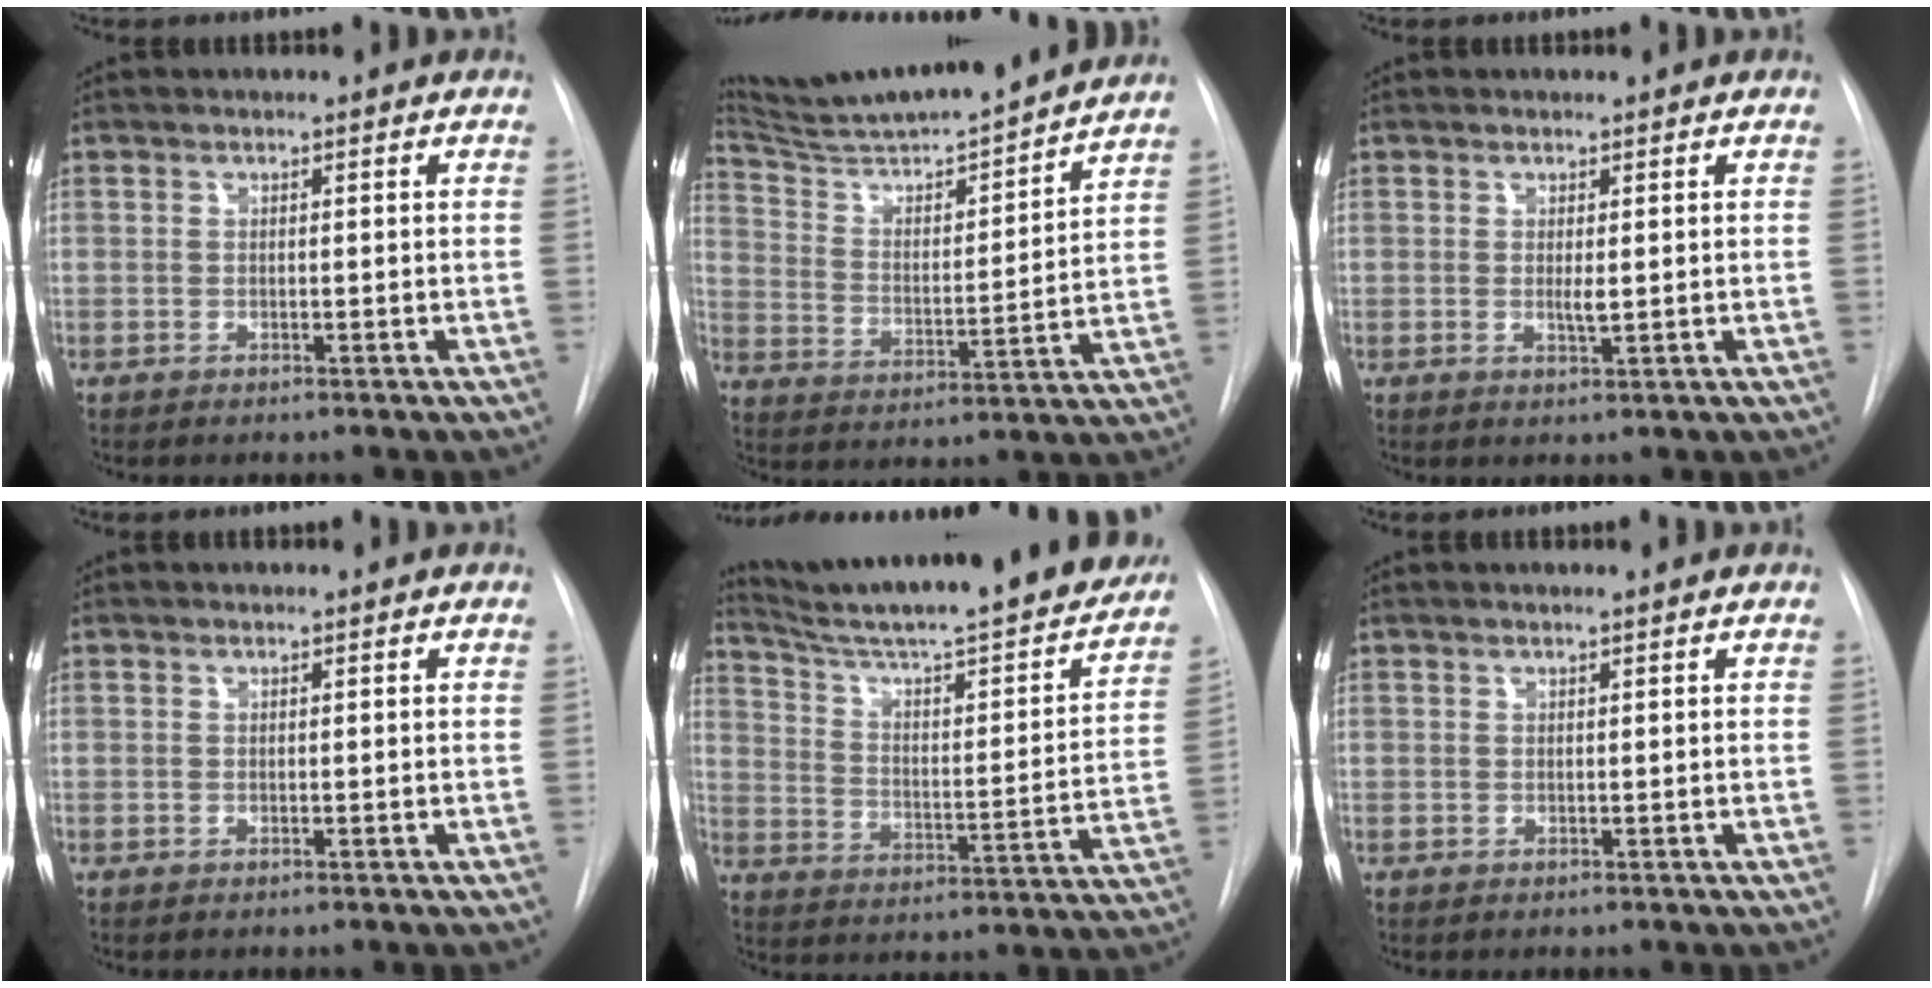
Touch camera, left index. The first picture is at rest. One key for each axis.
{"total": 22.0, "fx": 20.2, "fy": 0.5, "fz": 8.9, "tx": -0.153, "ty": -0.012, "tz": 0.315}
{"total": 1.3, "fx": 0.2, "fy": 0.2, "fz": 1.3, "tx": -0.026, "ty": -0.004, "tz": 0.006}
{"total": 0.0}
{"total": 29.7, "fx": 26.1, "fy": 3.0, "fz": 14.0, "tx": -0.216, "ty": -0.061, "tz": 0.351}
{"total": 0.5, "fx": 0.5, "fy": -0.1, "fz": 0.3, "tx": -0.007, "ty": 0.010, "tz": 0.013}